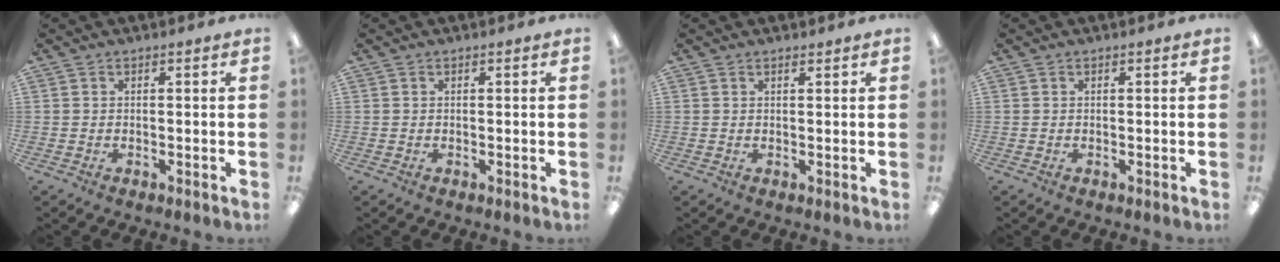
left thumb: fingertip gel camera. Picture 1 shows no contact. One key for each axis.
{"total": 0.0}
{"total": 0.9, "fx": 0.8, "fy": 0.2, "fz": 0.4, "tx": -0.008, "ty": -0.001, "tz": 0.015}
{"total": 0.0}